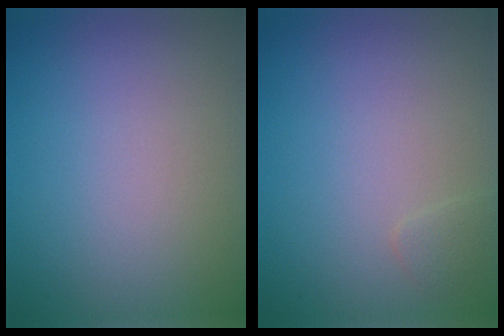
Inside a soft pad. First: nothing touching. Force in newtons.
{"total": 0.8, "press": 0.8, "slide": 0.0}